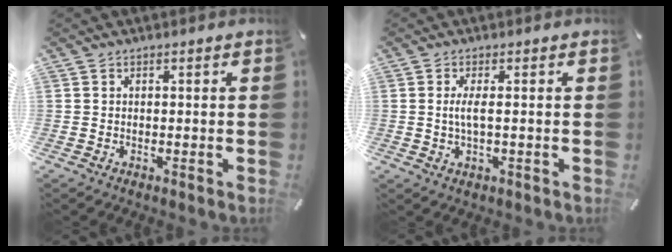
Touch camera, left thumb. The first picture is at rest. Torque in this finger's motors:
{"motor_torque": [-0.04, -0.29, 0.15, 0.12, 0.09]}